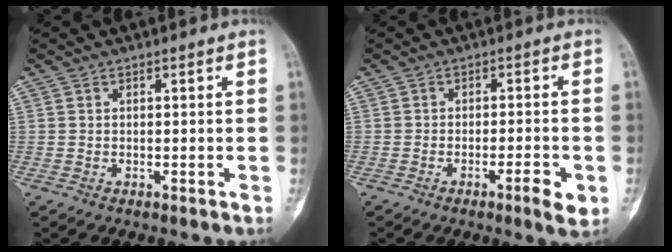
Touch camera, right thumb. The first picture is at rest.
{"total": 4.9, "force": [-2.0, 0.9, 4.3], "torque": [-0.066, 0.006, -0.030]}